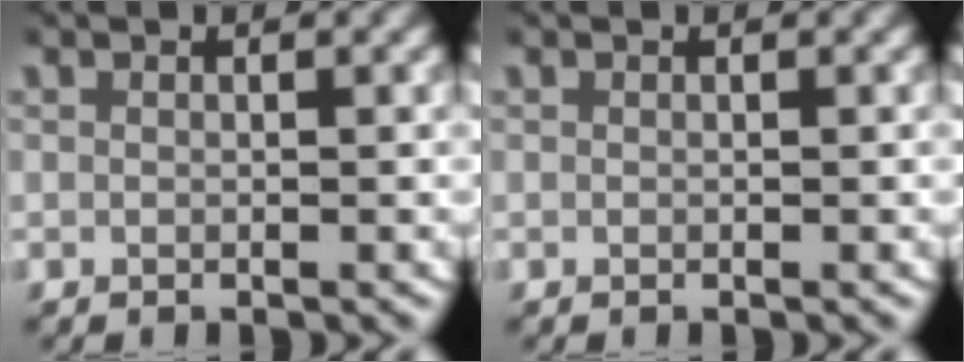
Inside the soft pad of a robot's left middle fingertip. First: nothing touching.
{"total": 0.0}